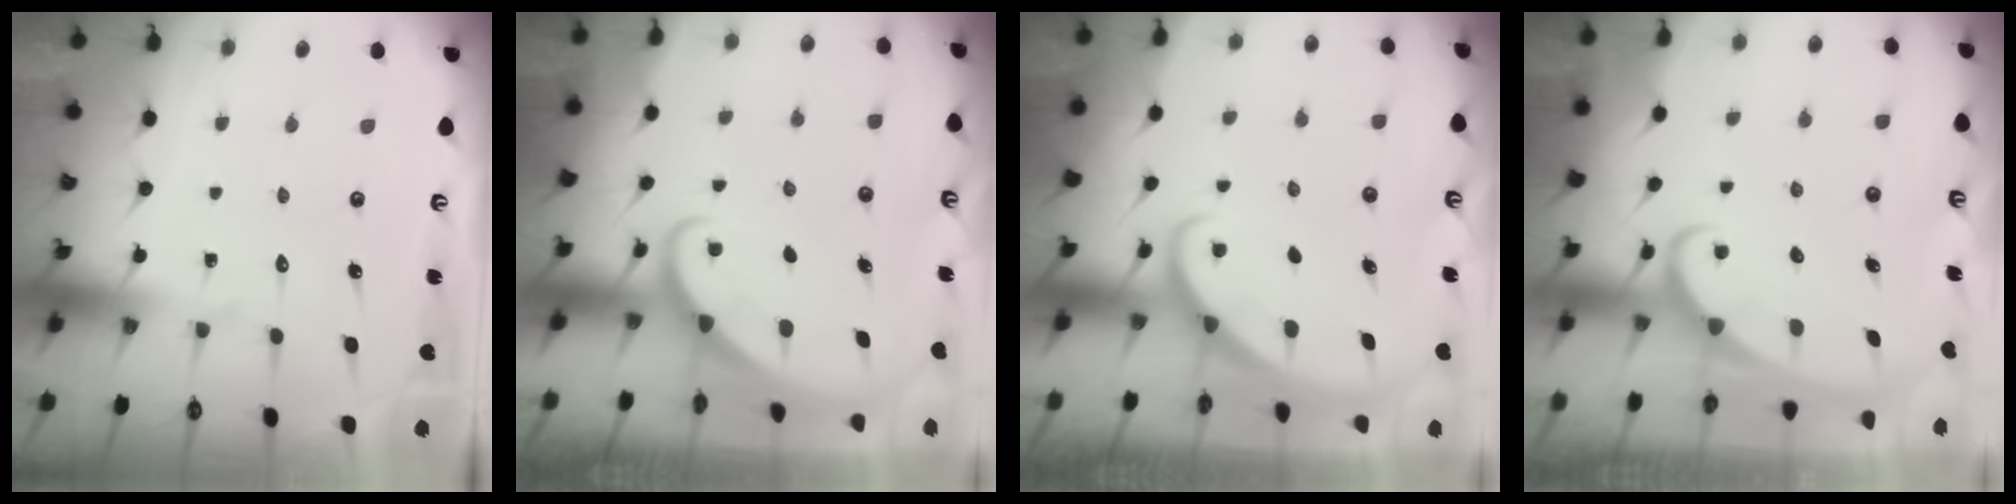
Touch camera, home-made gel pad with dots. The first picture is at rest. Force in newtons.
{"total": 2.1, "press": 2.1, "slide": 0.2}
{"total": 1.3, "press": 1.3, "slide": 0.0}
{"total": 2.2, "press": 2.2, "slide": 0.3}